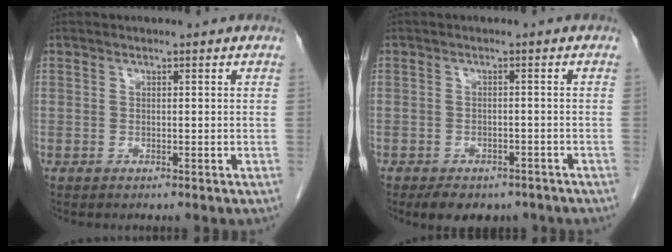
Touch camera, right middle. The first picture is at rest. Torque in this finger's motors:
{"motor_torque": [0.63, -0.50, 0.07, 0.02]}